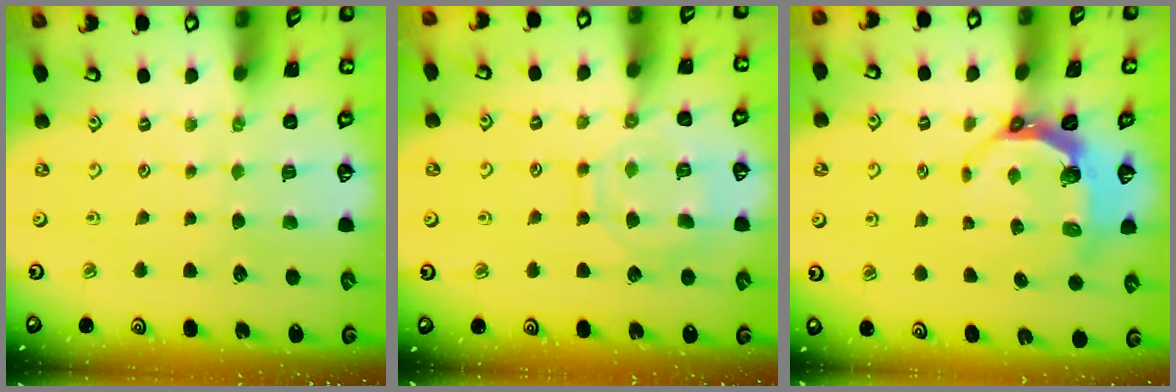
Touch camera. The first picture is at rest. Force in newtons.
{"total": 10.9, "press": 10.9, "slide": 0.9}
{"total": 6.5, "press": 5.1, "slide": 4.1}